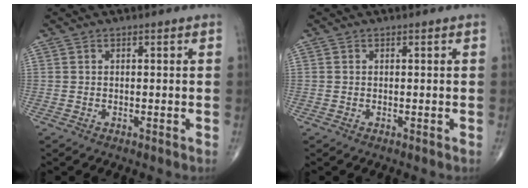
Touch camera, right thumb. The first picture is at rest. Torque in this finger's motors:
{"motor_torque": [-0.15, -0.02, -0.38, -0.06, 0.02]}